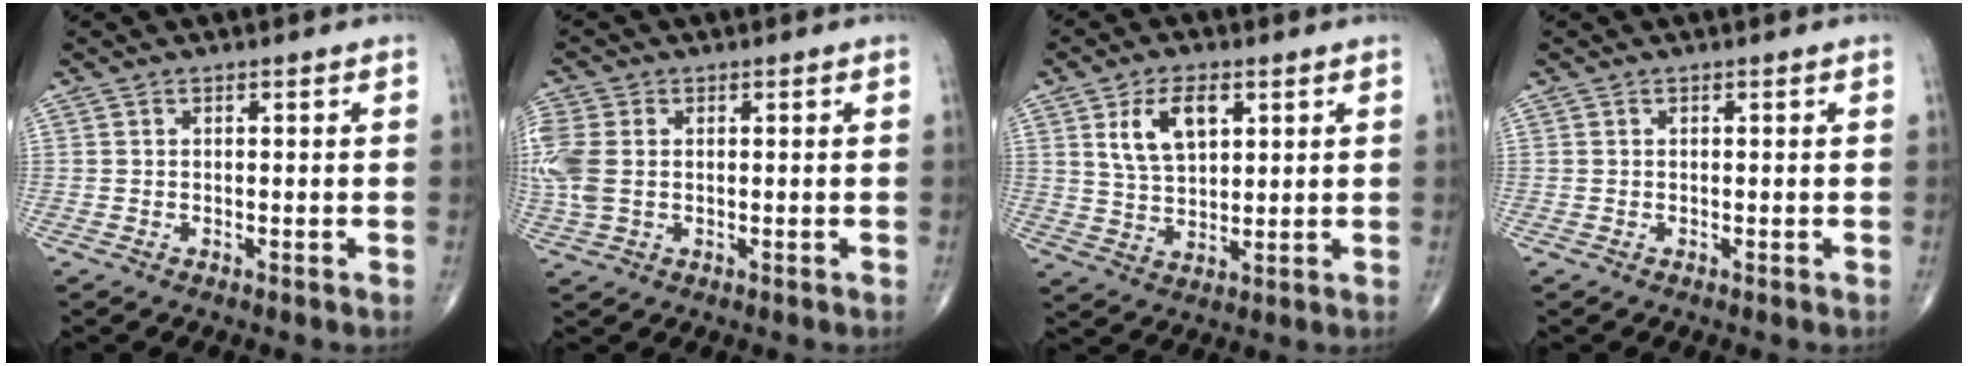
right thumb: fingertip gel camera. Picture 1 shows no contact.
{"total": 8.1, "force": [0.4, 5.5, 5.9], "torque": [-0.170, 0.009, 0.013]}
{"total": 9.0, "force": [3.6, 5.0, 6.6], "torque": [-0.107, -0.012, 0.071]}
{"total": 0.0}